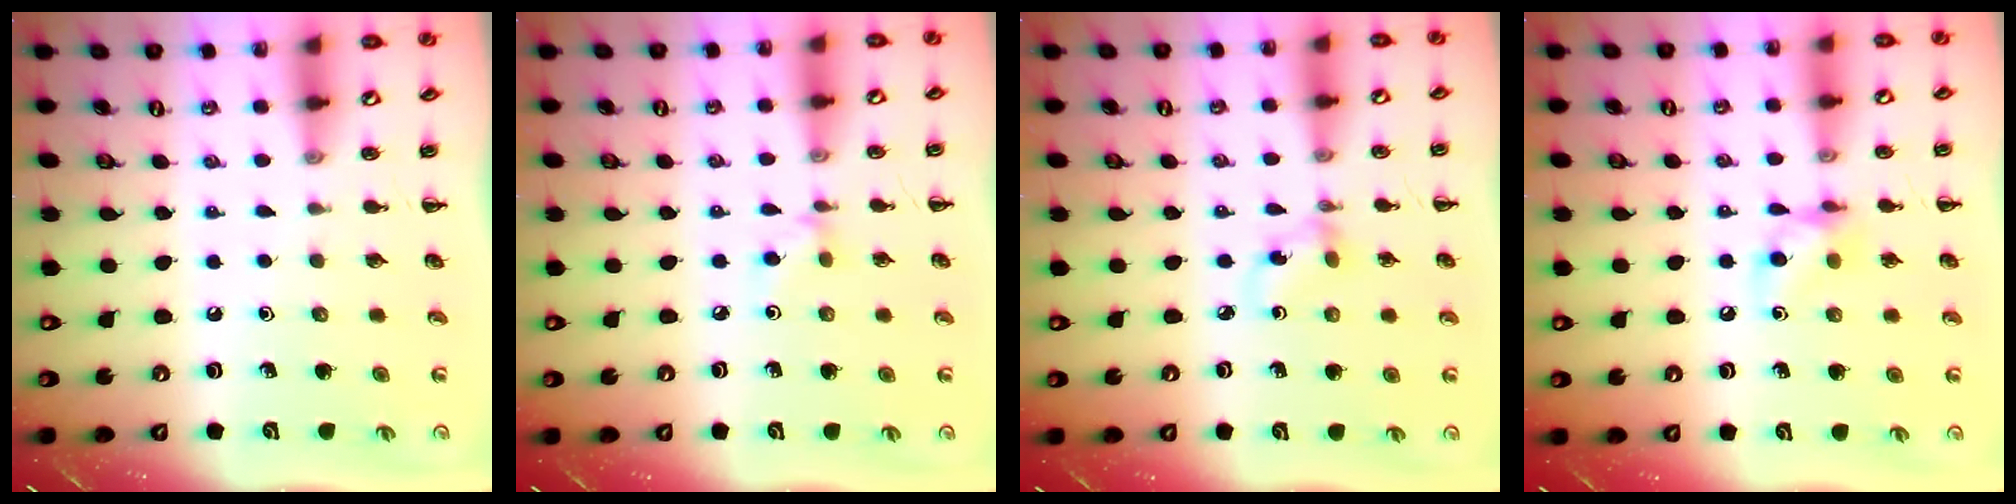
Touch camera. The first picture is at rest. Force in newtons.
{"total": 3.6, "press": 3.4, "slide": 1.2}
{"total": 2.9, "press": 2.7, "slide": 0.9}
{"total": 7.9, "press": 7.8, "slide": 1.2}